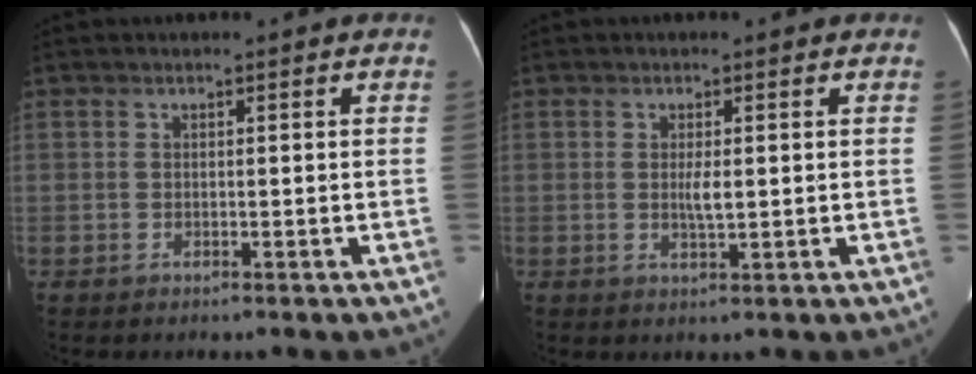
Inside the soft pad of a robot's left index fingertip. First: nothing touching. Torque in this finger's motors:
{"motor_torque": [0.74, 0.10, 0.39, 0.11]}